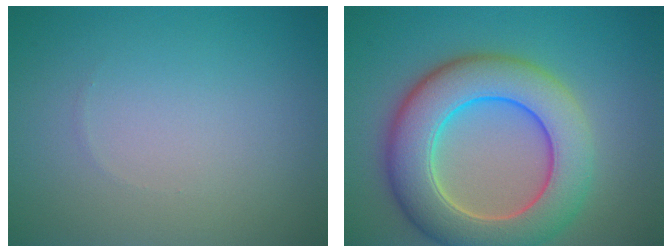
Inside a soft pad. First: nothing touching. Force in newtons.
{"total": 9.7, "press": 9.7, "slide": 0.7}